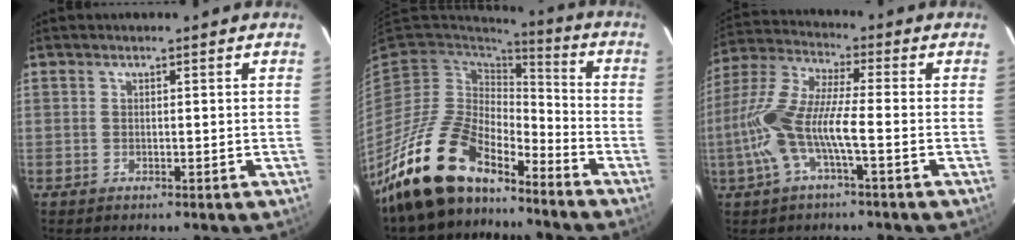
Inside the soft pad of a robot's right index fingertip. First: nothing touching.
{"total": 17.6, "force": [-14.1, 6.6, 8.2], "torque": [-0.172, -0.009, -0.260]}
{"total": 12.1, "force": [-3.4, 2.0, 11.5], "torque": [-0.250, 0.001, -0.068]}